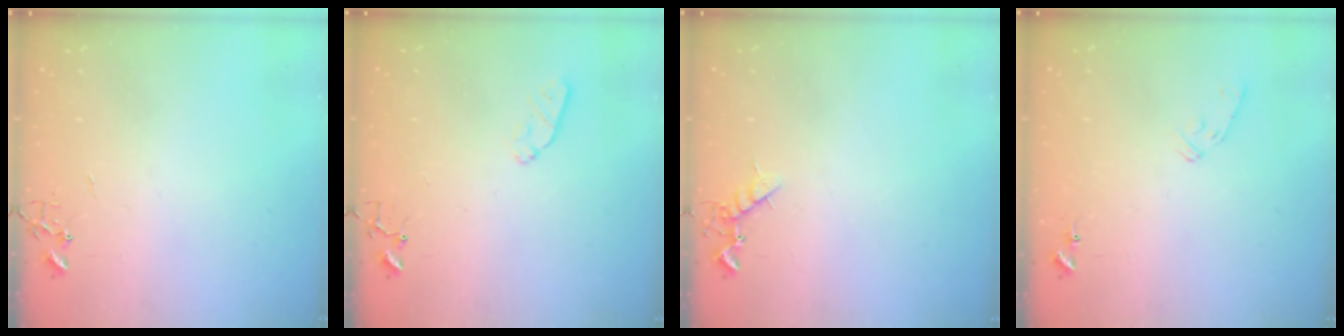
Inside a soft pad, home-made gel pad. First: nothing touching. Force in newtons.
{"total": 5.2, "press": 5.1, "slide": 0.7}
{"total": 5.3, "press": 5.2, "slide": 1.0}
{"total": 6.7, "press": 6.7, "slide": 0.7}